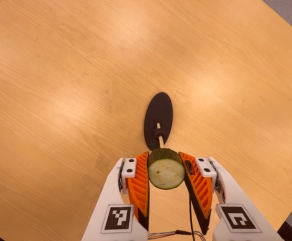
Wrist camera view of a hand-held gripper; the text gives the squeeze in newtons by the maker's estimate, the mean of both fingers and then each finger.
{"total": 10.3, "left": 9.5, "right": 11.0}